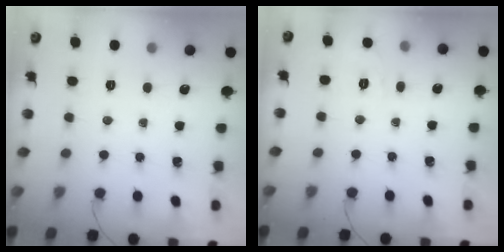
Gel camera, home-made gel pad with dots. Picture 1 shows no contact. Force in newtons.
{"total": 1.8, "press": 0.0, "slide": 1.8}